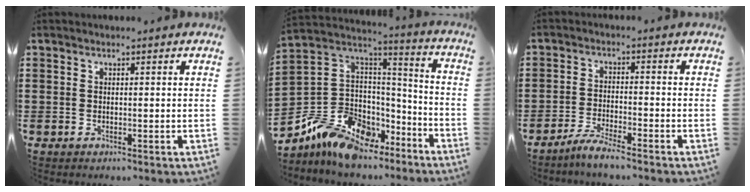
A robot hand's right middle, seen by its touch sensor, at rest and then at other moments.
{"total": 10.6, "force": [-8.6, 5.8, 2.5], "torque": [-0.082, 0.008, -0.170]}
{"total": 4.1, "force": [-3.7, 0.1, 1.8], "torque": [-0.045, -0.005, -0.074]}